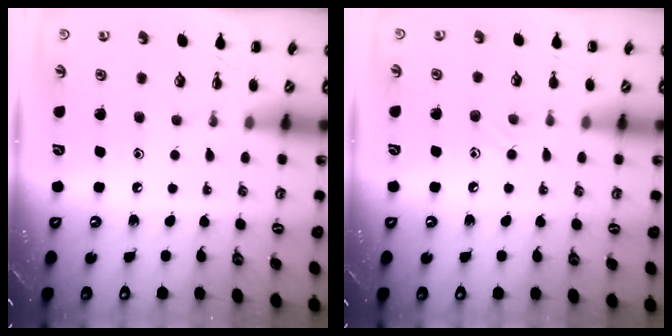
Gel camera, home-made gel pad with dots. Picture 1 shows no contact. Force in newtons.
{"total": 6.4, "press": 6.2, "slide": 1.8}